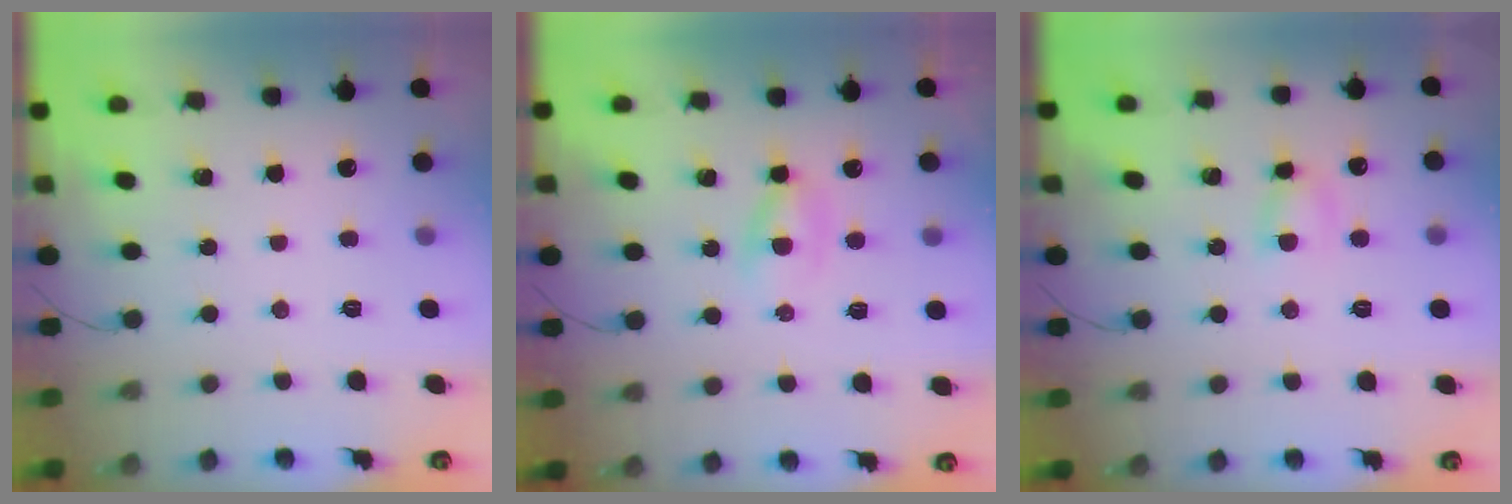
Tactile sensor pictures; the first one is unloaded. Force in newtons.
{"total": 2.7, "press": 2.5, "slide": 1.1}
{"total": 4.4, "press": 4.3, "slide": 0.9}